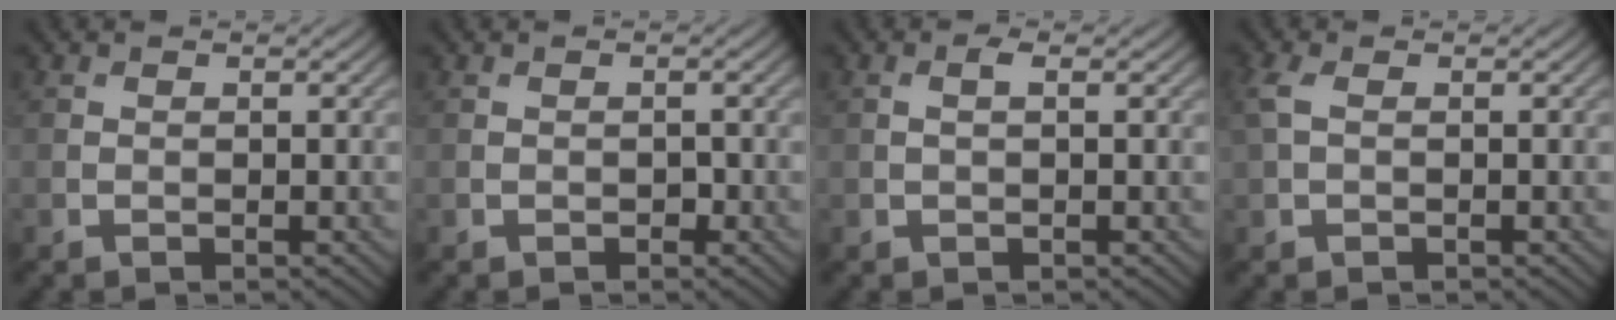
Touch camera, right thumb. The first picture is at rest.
{"total": 0.8, "force": [-0.4, 0.5, 0.5], "torque": [-0.006, 0.000, -0.006]}
{"total": 0.9, "force": [0.2, 0.2, 0.9], "torque": [-0.019, 0.005, 0.003]}
{"total": 2.3, "force": [0.5, 1.2, 1.9], "torque": [-0.055, 0.008, 0.007]}